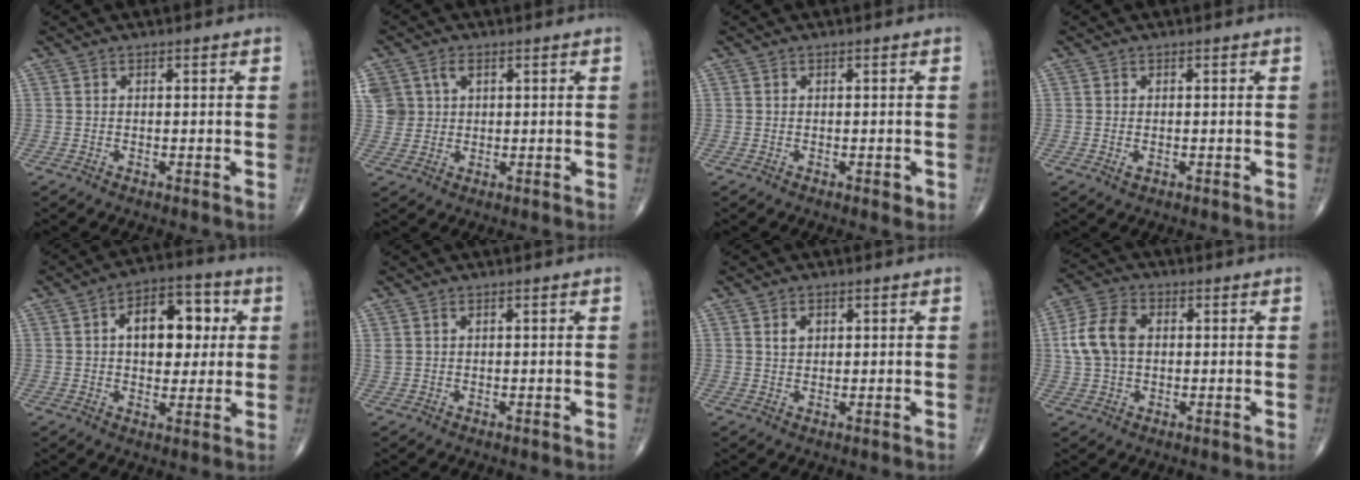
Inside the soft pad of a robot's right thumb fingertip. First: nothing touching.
{"total": 5.1, "force": [2.2, 3.9, 2.6], "torque": [-0.035, -0.001, 0.048]}
{"total": 1.1, "force": [-0.3, 0.7, 0.8], "torque": [-0.007, -0.001, -0.004]}
{"total": 1.1, "force": [-0.2, 0.7, 0.8], "torque": [-0.016, -0.002, -0.001]}
{"total": 12.9, "force": [2.6, 7.7, 10.0], "torque": [-0.104, 0.013, 0.035]}
{"total": 1.1, "force": [0.8, 0.5, 0.6], "torque": [-0.012, 0.009, 0.019]}
{"total": 2.4, "force": [1.0, 1.7, 1.4], "torque": [-0.016, -0.004, 0.019]}
{"total": 9.2, "force": [1.0, 6.3, 6.6], "torque": [-0.133, 0.017, 0.018]}